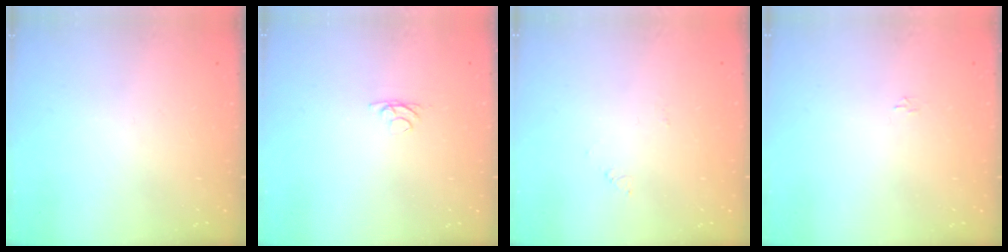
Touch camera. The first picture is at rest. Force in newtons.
{"total": 2.8, "press": 2.8, "slide": 0.5}
{"total": 1.7, "press": 1.7, "slide": 0.2}
{"total": 1.8, "press": 1.8, "slide": 0.2}